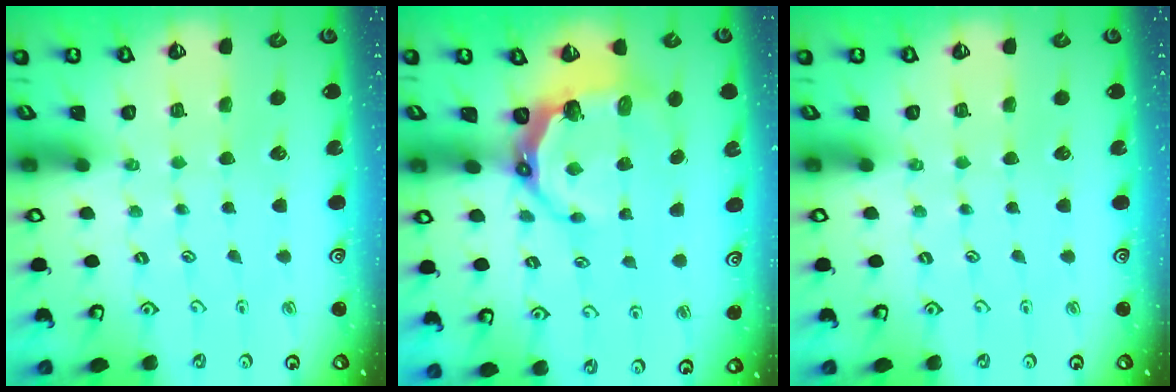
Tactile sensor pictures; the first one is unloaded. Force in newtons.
{"total": 7.3, "press": 5.9, "slide": 4.3}
{"total": 0.0}